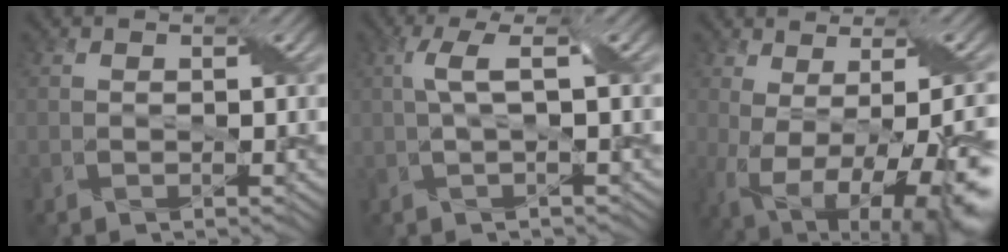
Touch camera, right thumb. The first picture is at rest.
{"total": 3.3, "force": [0.6, 0.5, 3.2], "torque": [-0.062, 0.013, 0.009]}
{"total": 15.4, "force": [-3.6, 6.2, 13.6], "torque": [-0.178, -0.027, -0.013]}